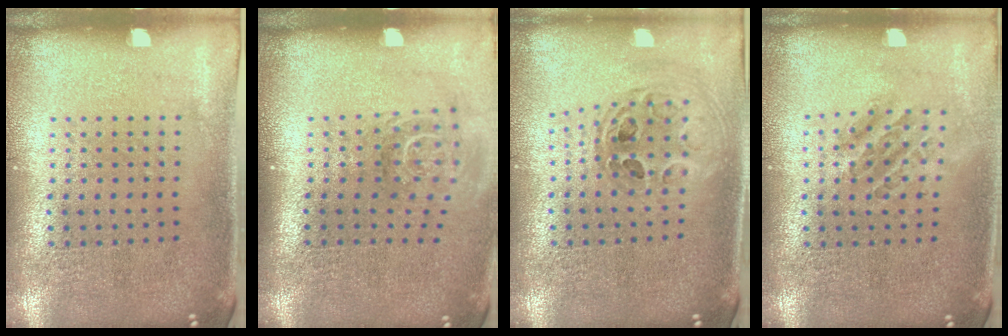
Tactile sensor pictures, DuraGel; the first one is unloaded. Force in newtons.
{"total": 1.7, "press": 1.2, "slide": 1.2}
{"total": 0.8, "press": 0.7, "slide": 0.2}
{"total": 1.2, "press": 1.1, "slide": 0.4}